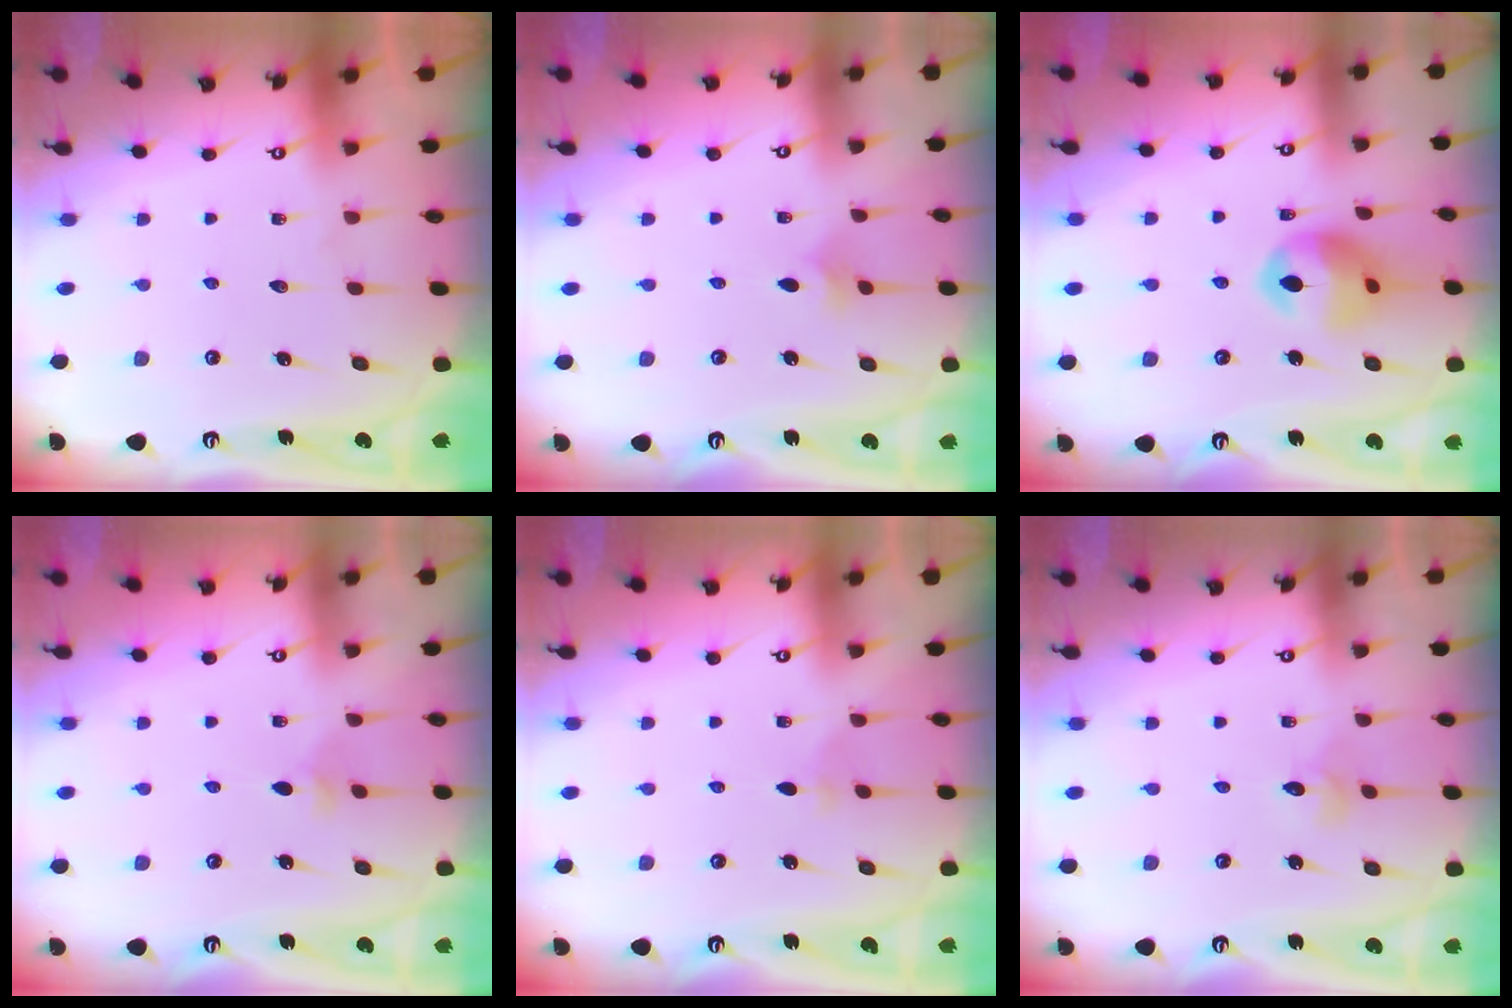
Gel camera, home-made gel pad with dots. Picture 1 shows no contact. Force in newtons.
{"total": 2.0, "press": 1.9, "slide": 0.5}
{"total": 11.4, "press": 11.3, "slide": 0.9}
{"total": 3.4, "press": 3.3, "slide": 0.8}
{"total": 2.0, "press": 1.9, "slide": 0.5}
{"total": 2.4, "press": 2.4, "slide": 0.3}